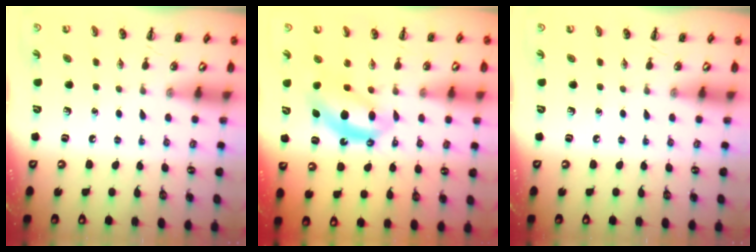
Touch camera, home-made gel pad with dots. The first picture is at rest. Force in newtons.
{"total": 7.8, "press": 7.7, "slide": 1.3}
{"total": 0.0}